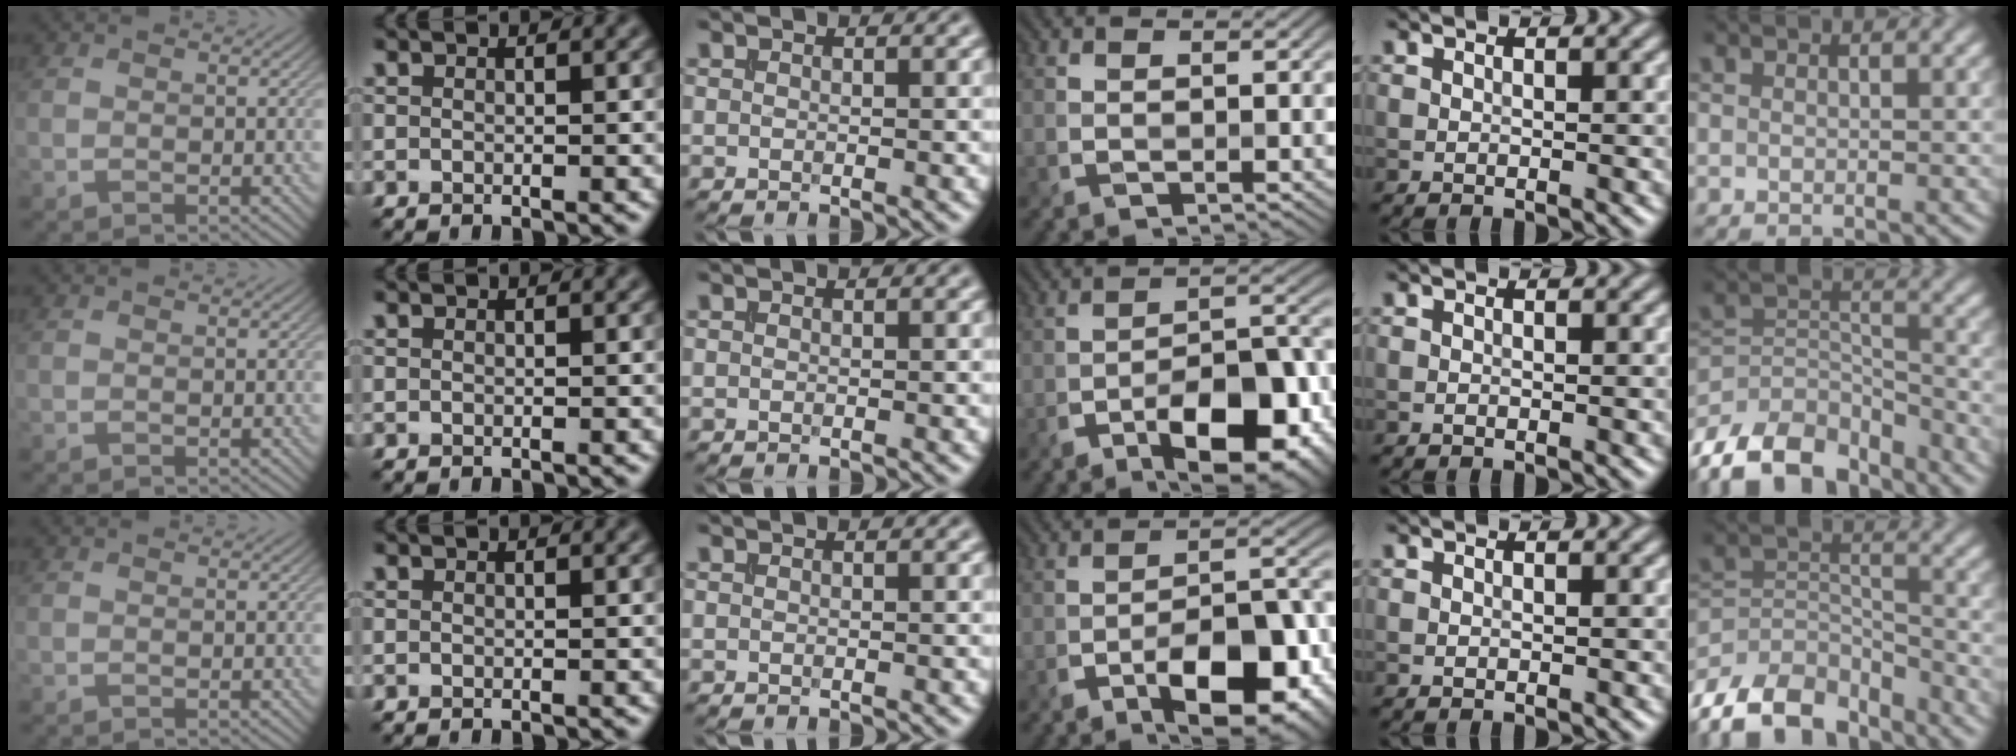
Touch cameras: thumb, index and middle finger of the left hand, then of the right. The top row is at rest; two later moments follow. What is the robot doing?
{"motion": "insert", "object": "file holder"}